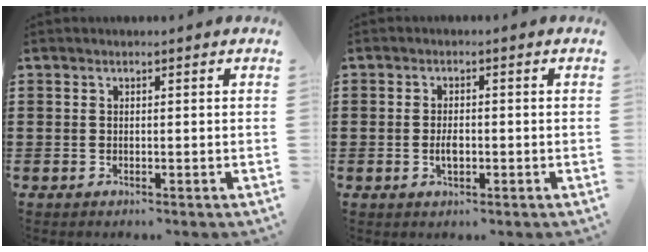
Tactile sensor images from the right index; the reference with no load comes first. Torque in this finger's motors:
{"motor_torque": [2.14, 0.00, 0.32, 0.02]}